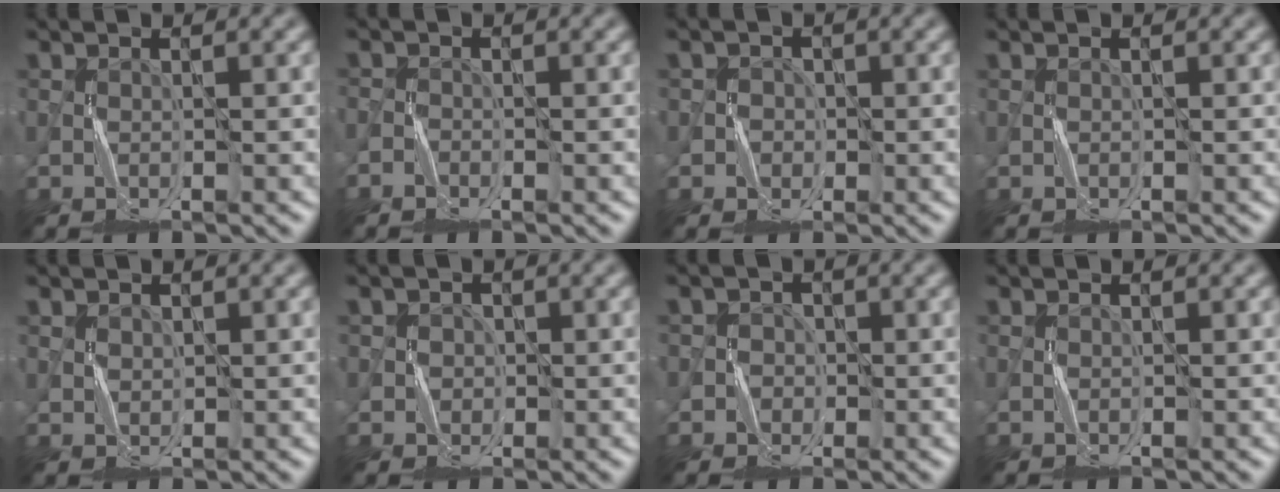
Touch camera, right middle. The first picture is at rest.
{"total": 1.4, "force": [-1.2, 0.8, 0.1], "torque": [-0.004, 0.003, -0.025]}
{"total": 2.0, "force": [0.0, 1.9, -0.3], "torque": [0.015, 0.000, -0.004]}
{"total": 0.0}
{"total": 0.8, "force": [0.5, 0.7, 0.0], "torque": [-0.006, -0.001, 0.015]}
{"total": 1.9, "force": [0.5, 1.8, -0.1], "torque": [0.000, 0.002, 0.007]}
{"total": 2.1, "force": [-0.4, 2.0, -0.4], "torque": [0.022, 0.006, -0.013]}
{"total": 0.0}